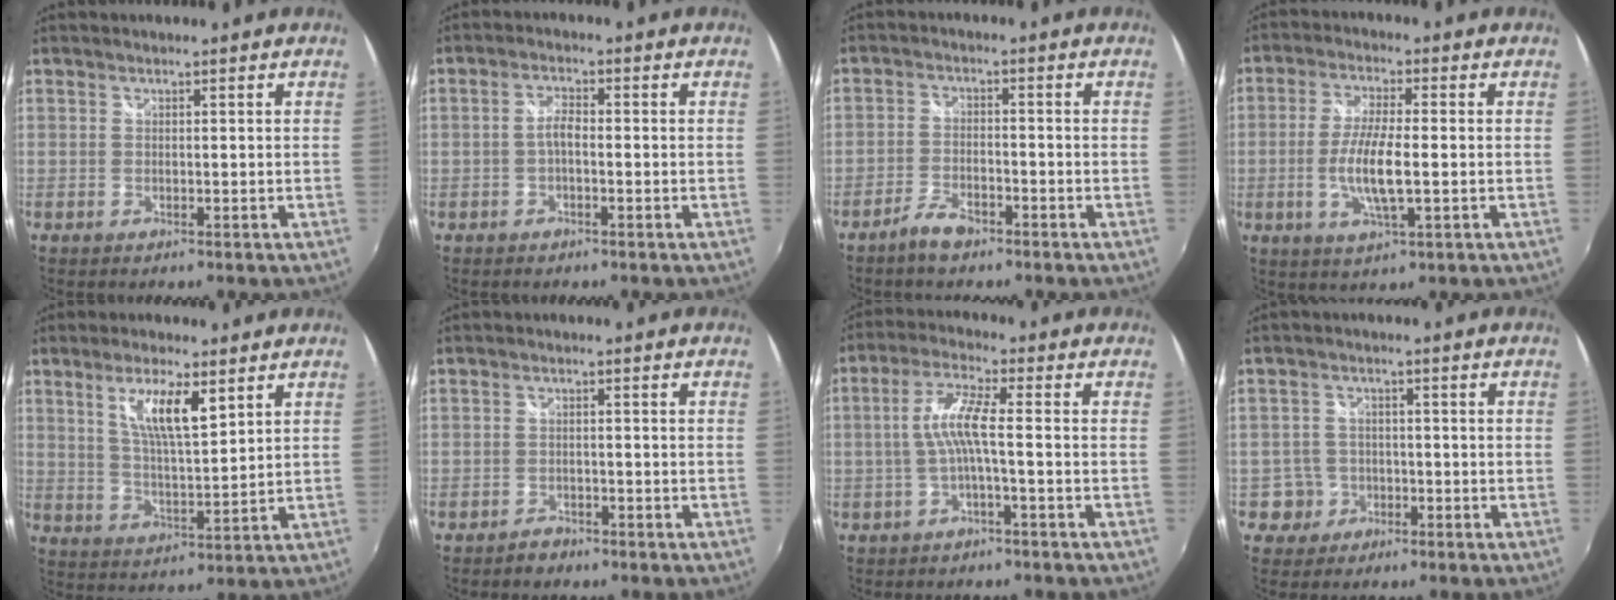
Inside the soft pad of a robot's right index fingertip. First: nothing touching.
{"total": 2.4, "force": [-0.7, 0.8, 2.1], "torque": [-0.046, 0.008, -0.016]}
{"total": 4.4, "force": [-3.5, 1.4, 2.3], "torque": [-0.062, -0.002, -0.066]}
{"total": 8.4, "force": [-1.4, 1.7, 8.0], "torque": [-0.161, -0.008, -0.028]}
{"total": 8.5, "force": [4.4, 1.8, 7.1], "torque": [-0.126, -0.003, 0.082]}
{"total": 2.0, "force": [-1.6, 1.1, 0.1], "torque": [-0.006, 0.002, -0.027]}
{"total": 5.9, "force": [-1.2, 0.0, 5.8], "torque": [-0.128, 0.008, -0.020]}
{"total": 4.2, "force": [-1.5, 3.9, -0.2], "torque": [-0.001, 0.021, -0.024]}